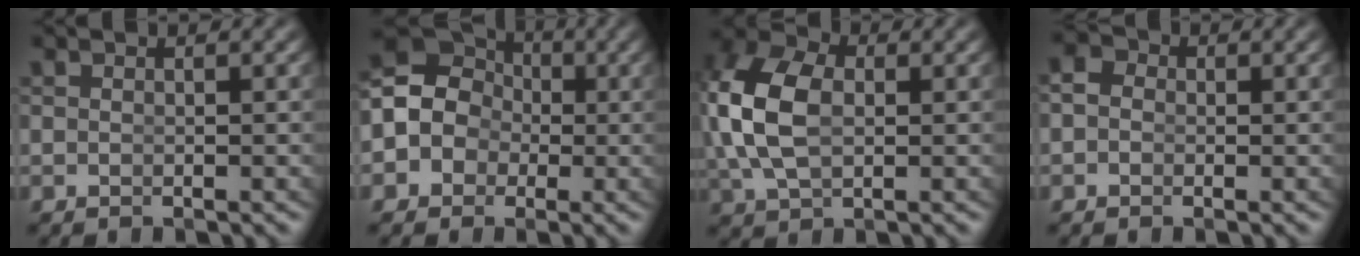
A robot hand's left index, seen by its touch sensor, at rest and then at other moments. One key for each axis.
{"total": 10.5, "fx": 0.2, "fy": 9.5, "fz": 4.6, "tx": -0.110, "ty": -0.014, "tz": -0.007}
{"total": 7.3, "fx": 0.8, "fy": 5.1, "fz": 5.1, "tx": -0.139, "ty": -0.014, "tz": 0.027}
{"total": 3.4, "fx": 0.6, "fy": 3.0, "fz": 1.5, "tx": -0.025, "ty": 0.004, "tz": -0.004}